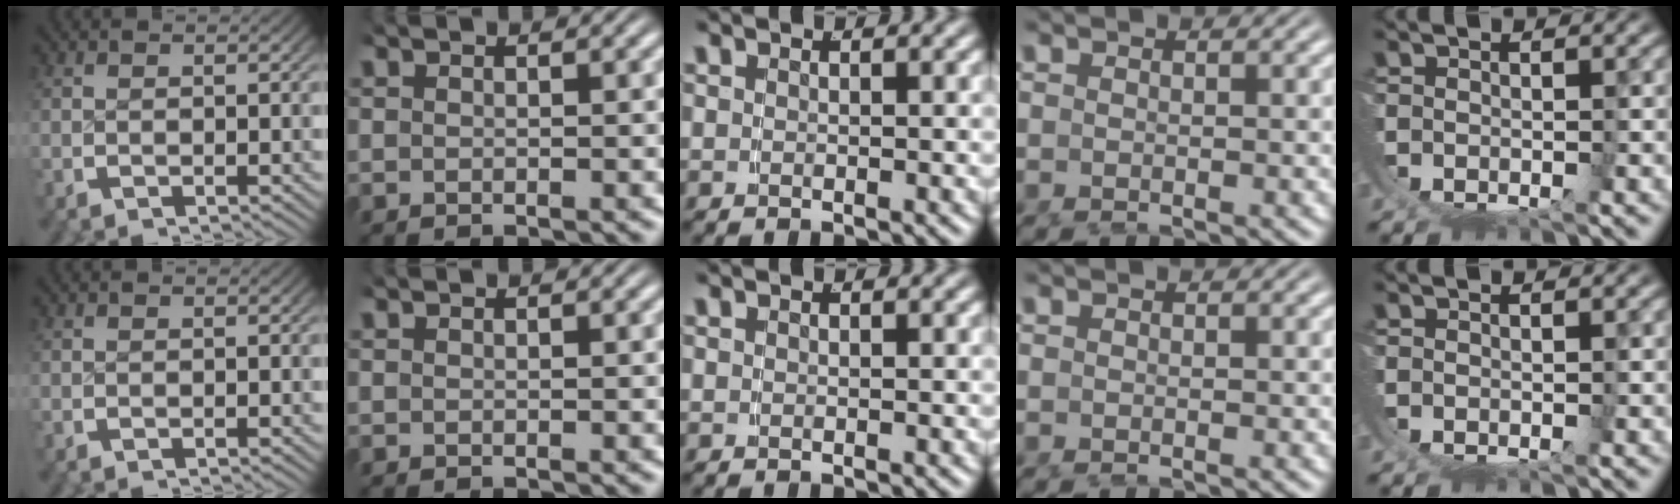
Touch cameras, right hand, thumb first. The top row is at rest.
{}